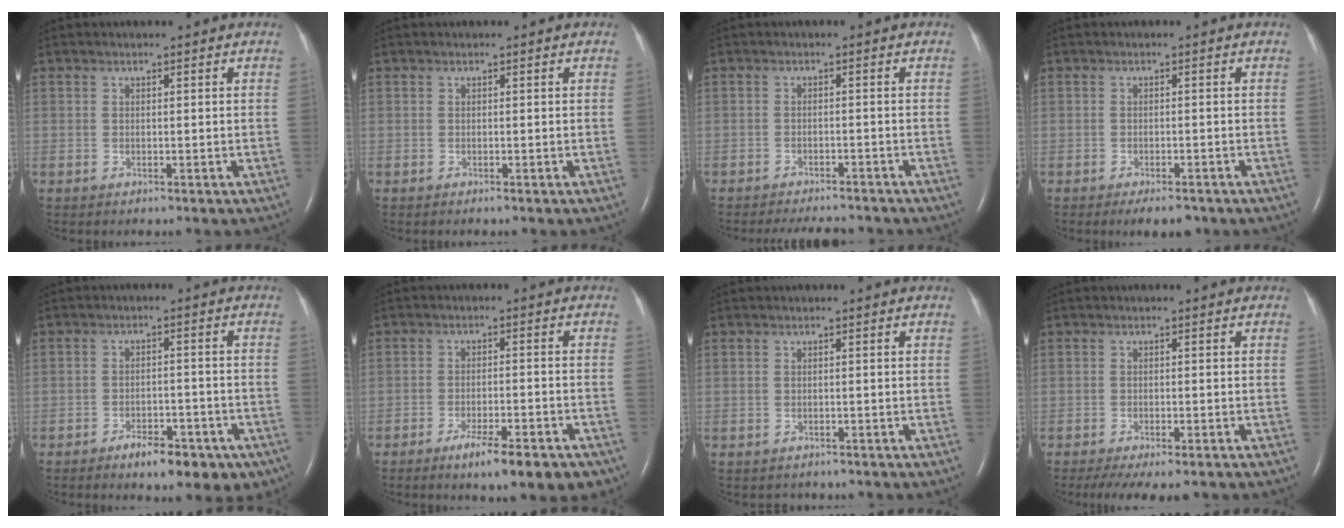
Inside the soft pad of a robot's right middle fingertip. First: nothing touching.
{"total": 0.0}
{"total": 8.2, "force": [-7.6, 1.4, 2.7], "torque": [-0.036, -0.009, -0.097]}
{"total": 3.3, "force": [-2.5, 1.0, 1.9], "torque": [-0.021, -0.004, -0.033]}
{"total": 8.1, "force": [-5.4, 3.2, 5.1], "torque": [-0.060, 0.004, -0.077]}
{"total": 9.2, "force": [-6.3, 1.7, 6.5], "torque": [-0.082, -0.010, -0.089]}
{"total": 0.5, "force": [-0.4, 0.2, 0.1], "torque": [-0.009, -0.001, -0.006]}
{"total": 8.8, "force": [-6.9, 1.6, 5.2], "torque": [-0.069, -0.014, -0.099]}